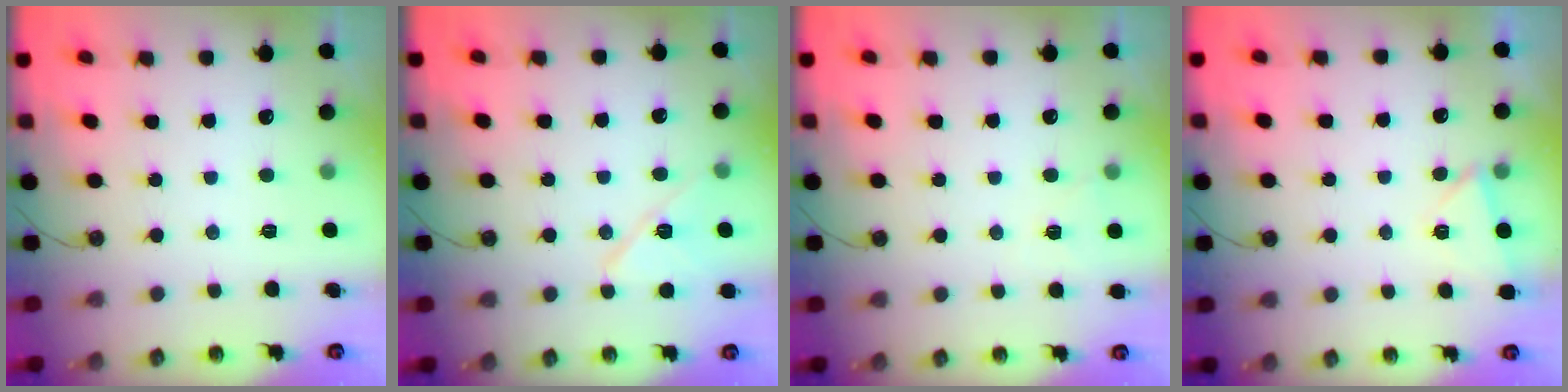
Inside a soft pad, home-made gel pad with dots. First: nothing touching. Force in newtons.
{"total": 10.0, "press": 10.0, "slide": 0.4}
{"total": 4.5, "press": 4.1, "slide": 1.8}
{"total": 2.4, "press": 2.0, "slide": 1.2}